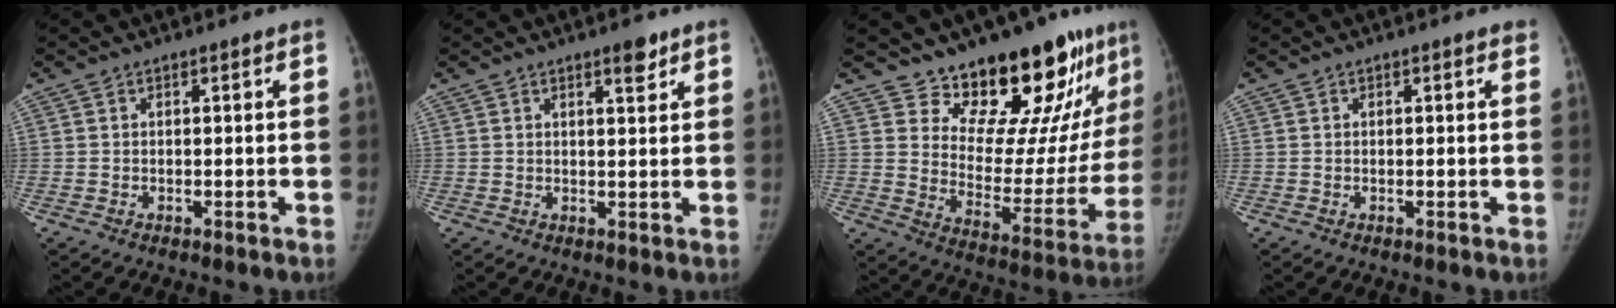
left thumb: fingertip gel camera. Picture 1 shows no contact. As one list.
[{"total": 3.2, "force": [2.2, 0.8, 2.2], "torque": [-0.024, -0.014, 0.032]}, {"total": 21.0, "force": [16.5, 7.7, 10.3], "torque": [-0.094, -0.127, 0.237]}, {"total": 0.8, "force": [0.6, 0.2, 0.4], "torque": [-0.002, 0.001, 0.004]}]